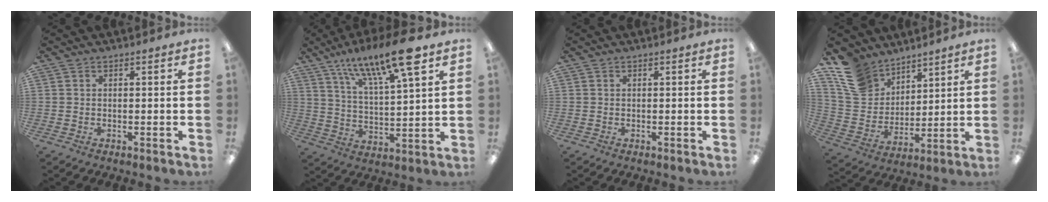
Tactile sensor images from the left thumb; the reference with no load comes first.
{"total": 16.3, "force": [11.5, 3.7, 11.0], "torque": [-0.189, -0.054, 0.186]}
{"total": 0.0}
{"total": 13.5, "force": [10.0, 8.2, 3.8], "torque": [-0.099, -0.051, 0.199]}